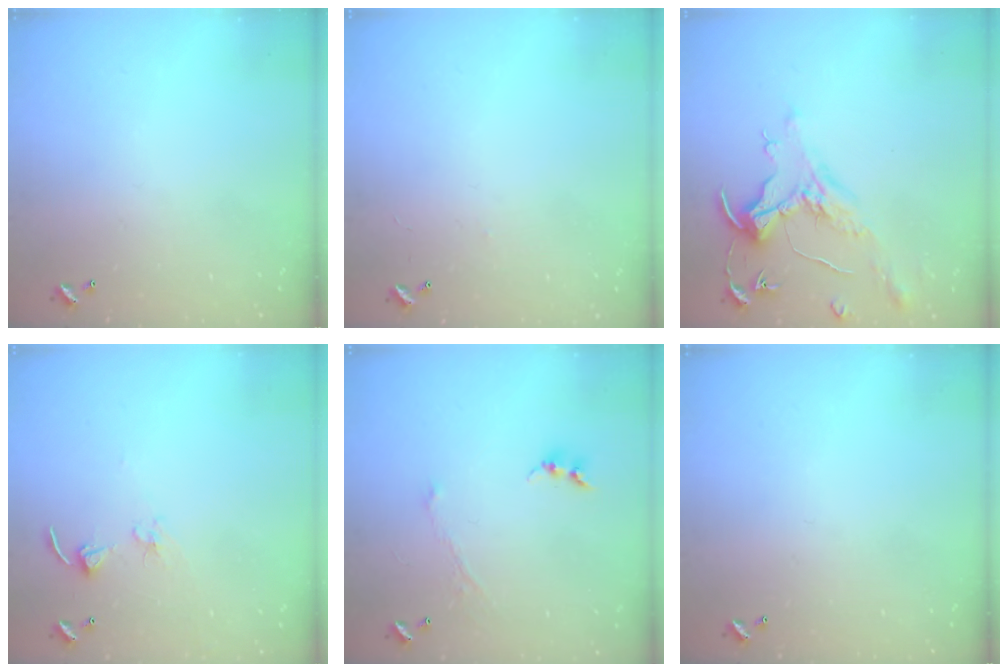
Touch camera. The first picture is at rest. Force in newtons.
{"total": 4.0, "press": 3.9, "slide": 0.3}
{"total": 1.6, "press": 1.4, "slide": 0.7}
{"total": 2.7, "press": 2.7, "slide": 0.2}
{"total": 1.0, "press": 0.9, "slide": 0.4}
{"total": 0.0}